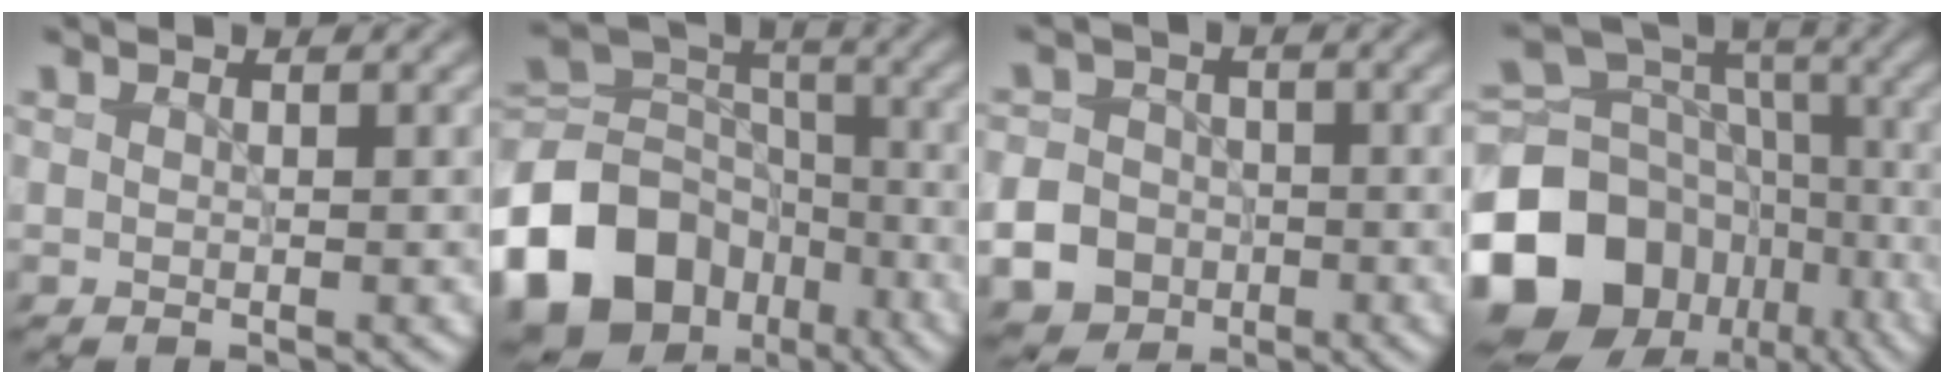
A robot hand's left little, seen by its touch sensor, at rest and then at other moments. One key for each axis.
{"total": 16.0, "fx": -8.7, "fy": 11.7, "fz": 6.7, "tx": -0.168, "ty": -0.002, "tz": -0.146}
{"total": 12.0, "fx": -5.0, "fy": 10.6, "fz": 2.8, "tx": -0.080, "ty": -0.036, "tz": -0.108}
{"total": 18.4, "fx": -8.2, "fy": 14.3, "fz": 8.2, "tx": -0.198, "ty": -0.015, "tz": -0.138}